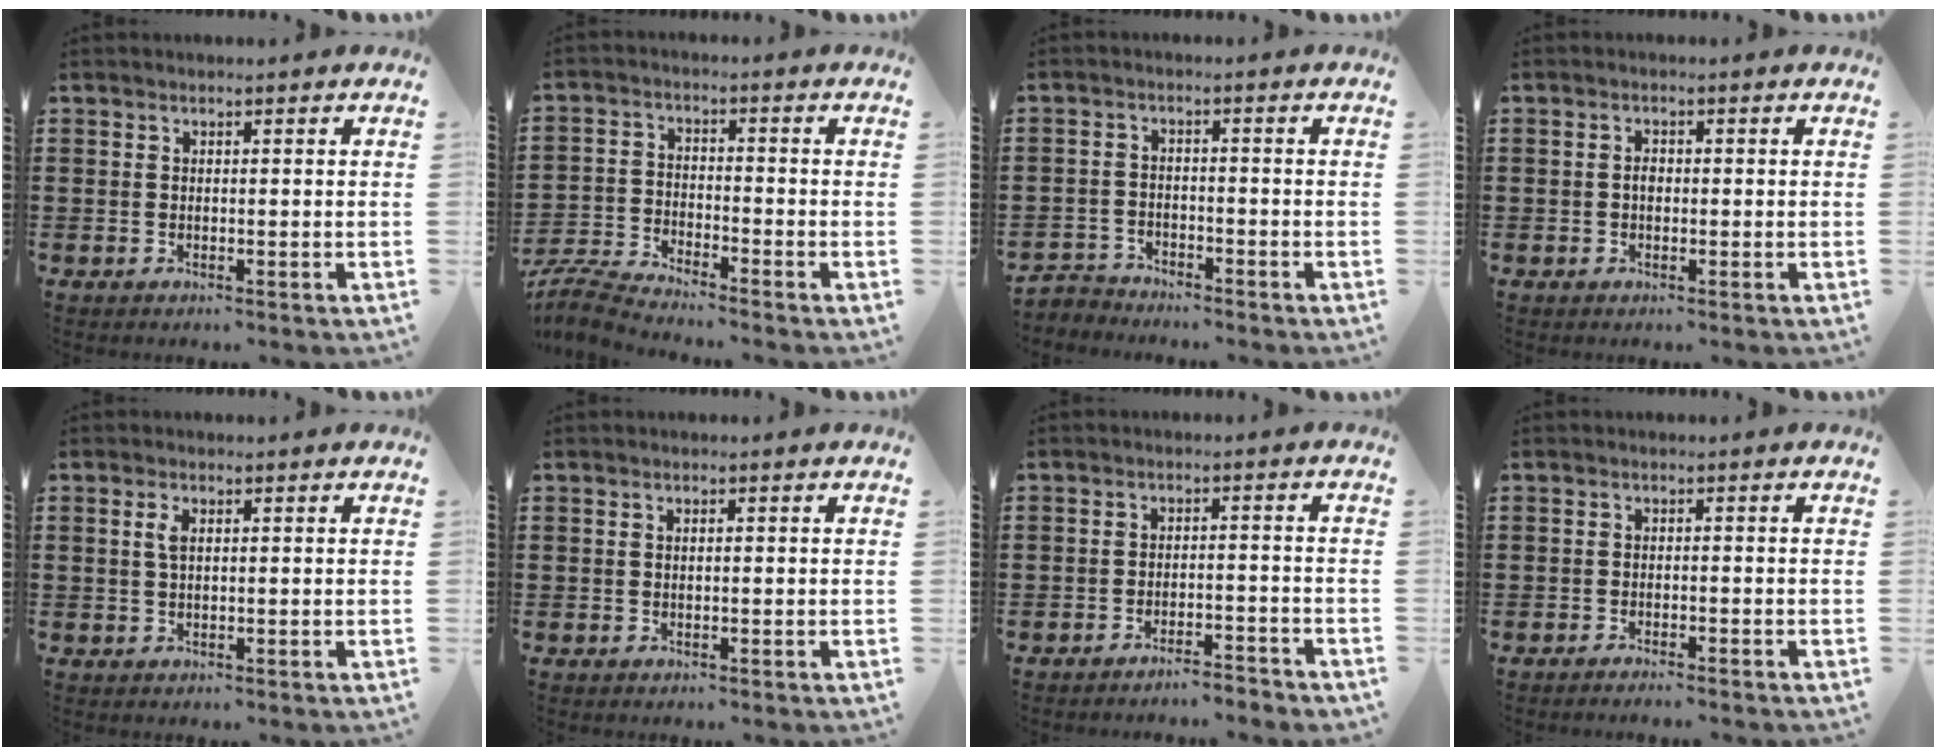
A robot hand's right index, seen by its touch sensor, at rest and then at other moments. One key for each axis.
{"total": 5.4, "fx": -5.2, "fy": 0.0, "fz": 1.1, "tx": -0.046, "ty": -0.008, "tz": -0.111}
{"total": 2.8, "fx": -2.8, "fy": 0.3, "fz": -0.3, "tx": -0.004, "ty": -0.001, "tz": -0.062}
{"total": 1.4, "fx": -0.2, "fy": 0.8, "fz": 1.1, "tx": -0.021, "ty": 0.004, "tz": -0.004}
{"total": 2.0, "fx": 0.5, "fy": 0.8, "fz": 1.7, "tx": -0.037, "ty": 0.005, "tz": 0.008}
{"total": 0.8, "fx": 0.0, "fy": 0.2, "fz": 0.8, "tx": -0.016, "ty": -0.002, "tz": 0.000}
{"total": 3.0, "fx": -3.0, "fy": -0.2, "fz": 0.4, "tx": -0.011, "ty": -0.002, "tz": -0.063}
{"total": 1.3, "fx": -1.2, "fy": -0.3, "fz": 0.2, "tx": -0.005, "ty": -0.001, "tz": -0.024}